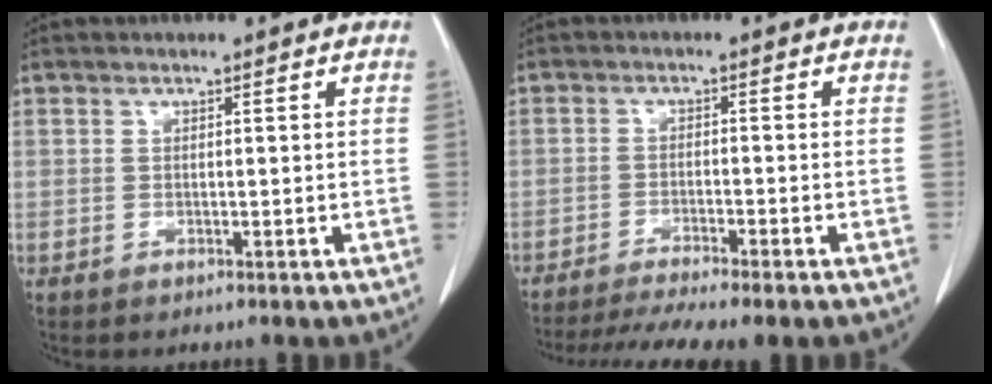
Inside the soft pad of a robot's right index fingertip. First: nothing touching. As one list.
[{"total": 9.4, "force": [-8.0, -0.4, 4.9], "torque": [-0.069, -0.015, -0.125]}]